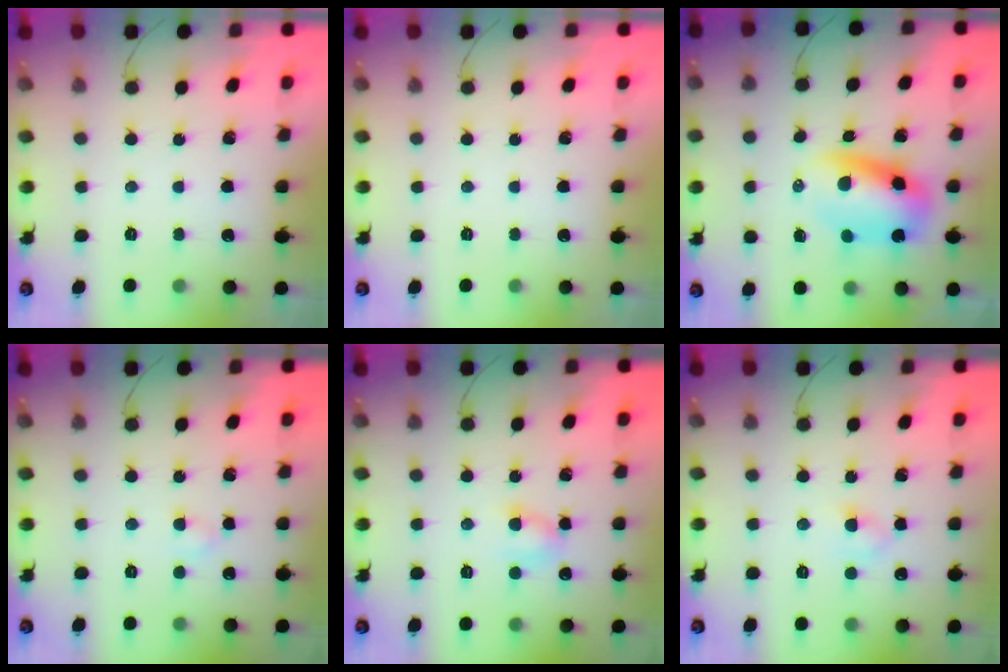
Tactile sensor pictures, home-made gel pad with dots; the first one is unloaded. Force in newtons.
{"total": 0.0}
{"total": 9.9, "press": 9.6, "slide": 2.7}
{"total": 2.3, "press": 2.1, "slide": 0.9}
{"total": 4.6, "press": 4.5, "slide": 0.8}
{"total": 3.1, "press": 2.9, "slide": 1.1}